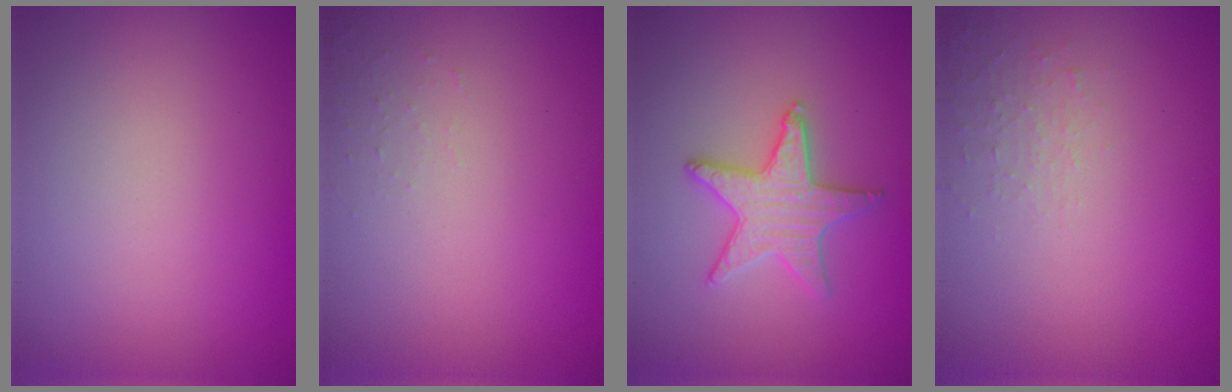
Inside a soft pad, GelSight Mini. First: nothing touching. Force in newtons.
{"total": 0.7, "press": 0.7, "slide": 0.1}
{"total": 3.3, "press": 3.3, "slide": 0.3}
{"total": 1.3, "press": 1.3, "slide": 0.2}